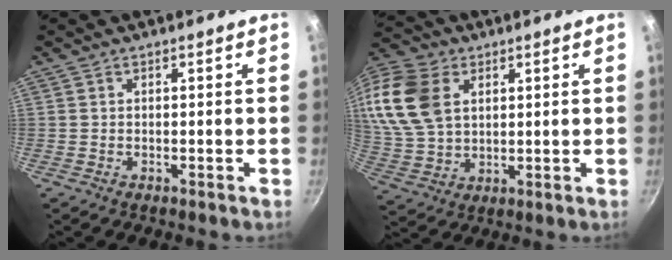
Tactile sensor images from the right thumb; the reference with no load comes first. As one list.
[{"total": 18.3, "force": [5.7, 12.8, 11.7], "torque": [-0.239, -0.003, 0.115]}]